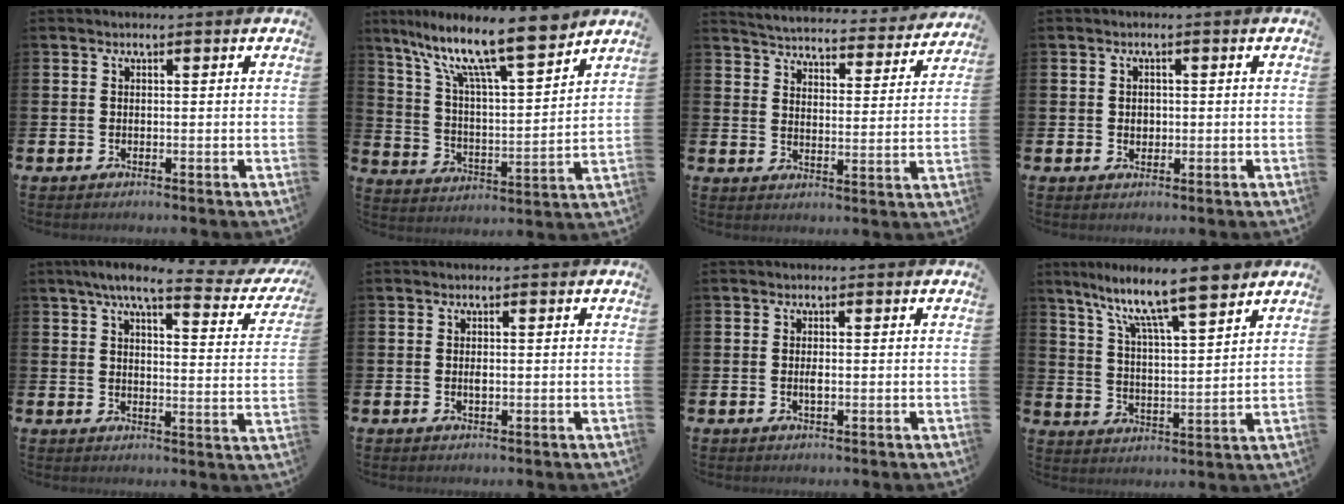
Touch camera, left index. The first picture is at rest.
{"total": 13.2, "force": [10.6, 2.2, 7.7], "torque": [-0.168, -0.068, 0.177]}
{"total": 4.4, "force": [4.4, 0.5, 0.5], "torque": [-0.032, -0.040, 0.071]}
{"total": 1.3, "force": [0.3, 1.2, 0.6], "torque": [0.005, 0.002, 0.000]}
{"total": 6.5, "force": [5.0, 1.2, 4.0], "torque": [-0.080, -0.028, 0.077]}
{"total": 0.9, "force": [0.0, 0.4, 0.8], "torque": [-0.015, 0.001, 0.000]}
{"total": 1.1, "force": [-0.1, 0.4, 1.1], "torque": [-0.020, 0.001, -0.003]}
{"total": 10.2, "force": [8.7, 0.7, 5.2], "torque": [-0.123, -0.059, 0.146]}